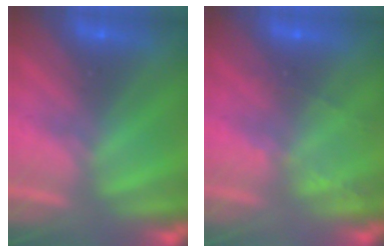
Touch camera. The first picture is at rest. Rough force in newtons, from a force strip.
{"total": 2.2}